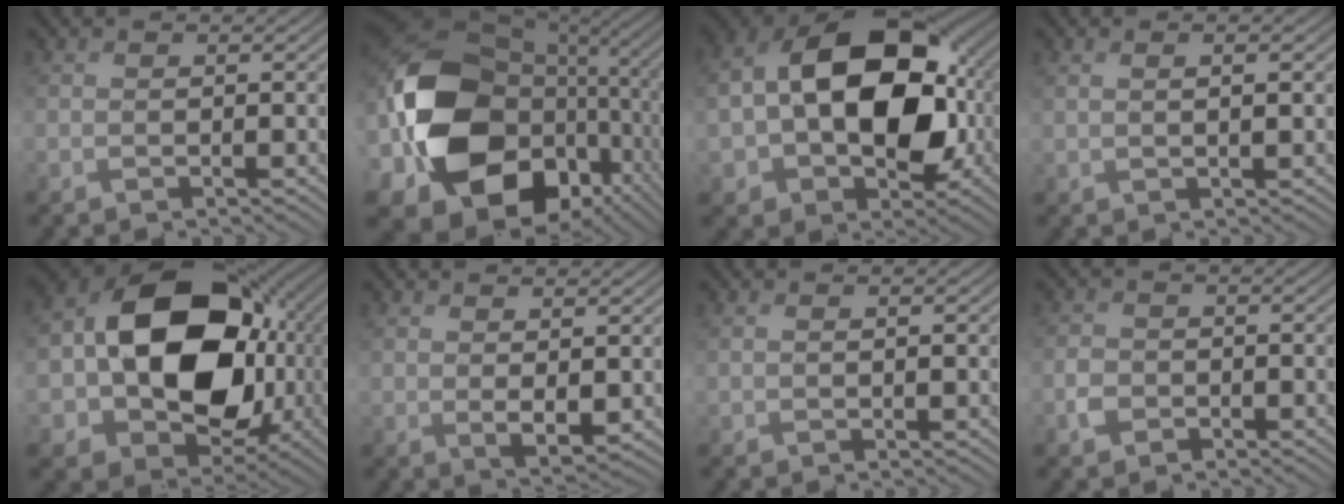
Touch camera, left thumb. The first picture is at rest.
{"total": 20.9, "force": [-1.2, 15.2, 14.4], "torque": [-0.338, -0.011, -0.013]}
{"total": 17.6, "force": [0.6, 11.7, 13.1], "torque": [-0.227, 0.003, 0.017]}
{"total": 2.2, "force": [0.9, 0.4, 1.9], "torque": [-0.028, -0.004, 0.018]}
{"total": 18.6, "force": [0.5, 13.9, 12.3], "torque": [-0.224, -0.025, 0.019]}
{"total": 3.1, "force": [1.4, 0.9, 2.6], "torque": [-0.061, -0.010, 0.033]}
{"total": 0.9, "force": [0.5, 0.1, 0.8], "torque": [-0.018, 0.002, 0.012]}
{"total": 2.1, "force": [-0.9, 1.7, 0.9], "torque": [-0.019, -0.001, -0.024]}